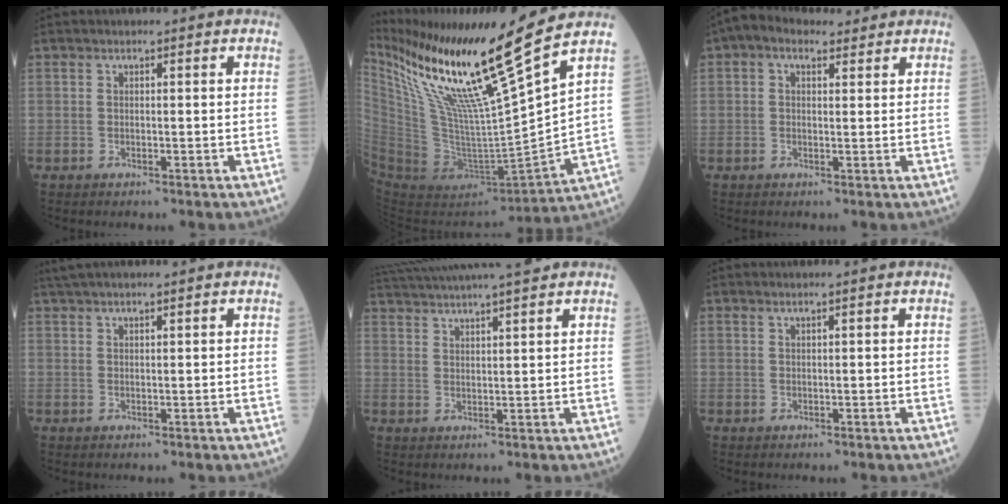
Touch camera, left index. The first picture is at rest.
{"total": 23.9, "force": [16.4, -1.2, 17.4], "torque": [-0.309, -0.038, 0.303]}
{"total": 4.4, "force": [2.7, 2.6, 2.4], "torque": [-0.053, 0.034, 0.047]}
{"total": 4.9, "force": [4.1, -0.3, 2.6], "torque": [-0.045, 0.030, 0.074]}
{"total": 13.2, "force": [11.8, 0.1, 6.0], "torque": [-0.116, 0.030, 0.181]}
{"total": 0.7, "force": [0.6, -0.2, 0.3], "torque": [-0.015, -0.003, 0.016]}